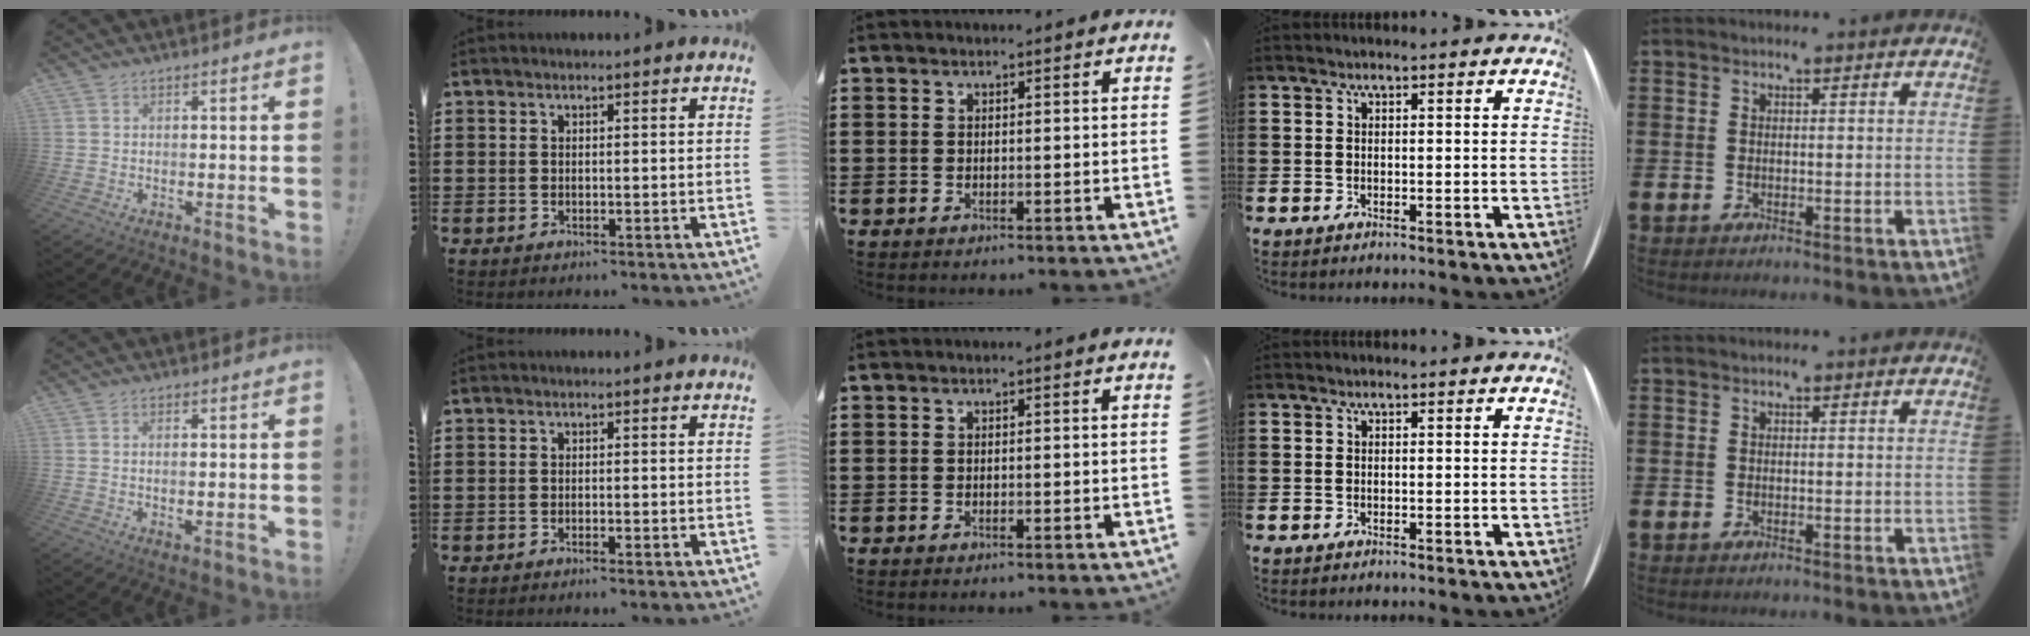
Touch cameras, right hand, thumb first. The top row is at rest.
{"thumb": {"total": 1.6, "force": [0.5, 0.4, 1.4], "torque": [-0.019, -0.003, 0.007]}, "index": {"total": 0.8, "force": [-0.7, -0.1, 0.4], "torque": [-0.009, -0.003, -0.013]}}